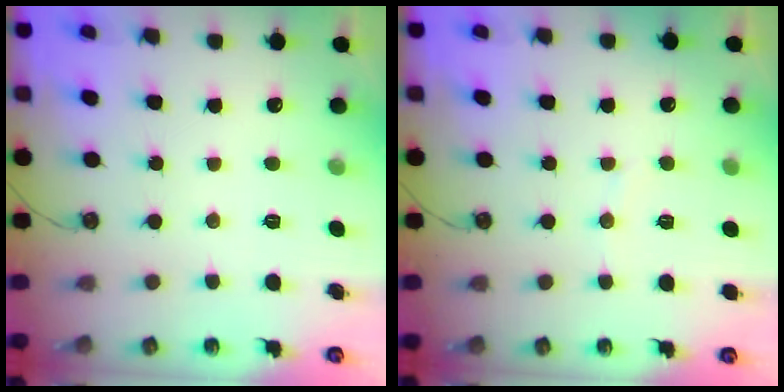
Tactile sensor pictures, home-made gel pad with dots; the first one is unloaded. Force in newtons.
{"total": 2.7, "press": 2.4, "slide": 1.2}